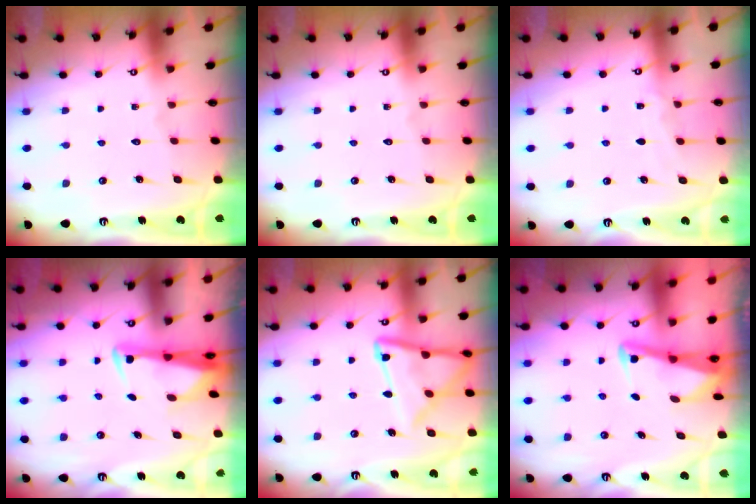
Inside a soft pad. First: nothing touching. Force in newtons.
{"total": 0.0}
{"total": 3.1, "press": 3.1, "slide": 0.4}
{"total": 2.9, "press": 2.9, "slide": 0.6}
{"total": 14.5, "press": 14.5, "slide": 1.4}
{"total": 2.9, "press": 2.8, "slide": 0.4}